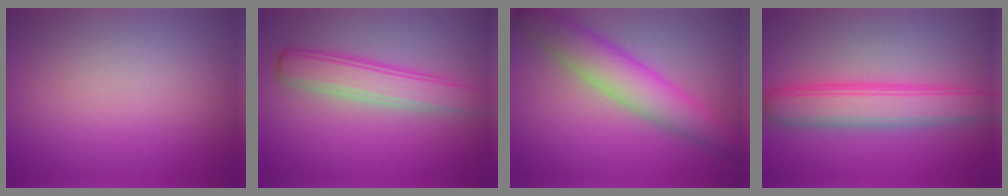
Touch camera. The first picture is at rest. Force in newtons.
{"total": 4.2, "press": 4.2, "slide": 0.1}
{"total": 5.4, "press": 5.4, "slide": 0.1}
{"total": 5.2, "press": 5.2, "slide": 0.1}